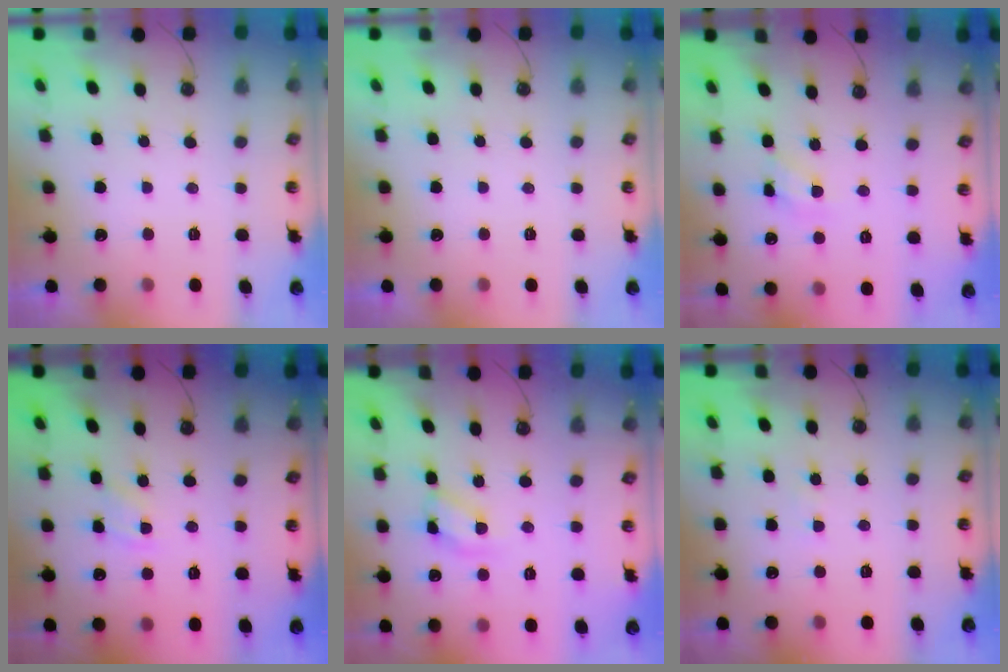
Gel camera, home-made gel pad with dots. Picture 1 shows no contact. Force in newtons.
{"total": 0.0}
{"total": 7.3, "press": 7.3, "slide": 0.2}
{"total": 4.5, "press": 4.4, "slide": 0.5}
{"total": 12.3, "press": 12.3, "slide": 0.9}
{"total": 0.9, "press": 0.9, "slide": 0.1}